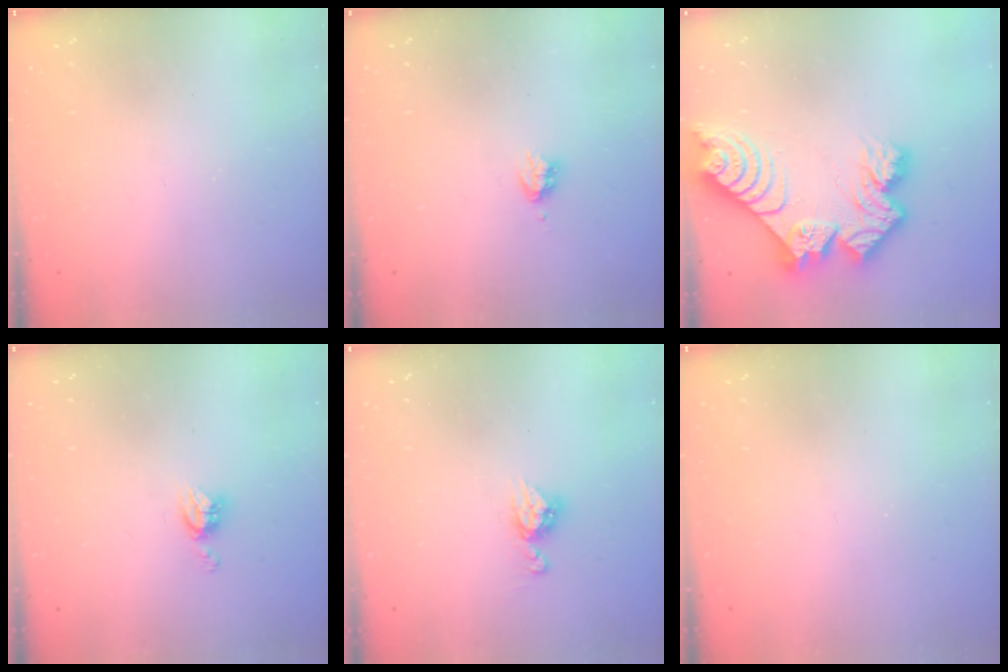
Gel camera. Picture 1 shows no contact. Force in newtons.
{"total": 3.0, "press": 3.0, "slide": 0.5}
{"total": 16.7, "press": 16.6, "slide": 1.8}
{"total": 4.5, "press": 4.5, "slide": 0.3}
{"total": 7.3, "press": 7.2, "slide": 0.7}
{"total": 0.0}